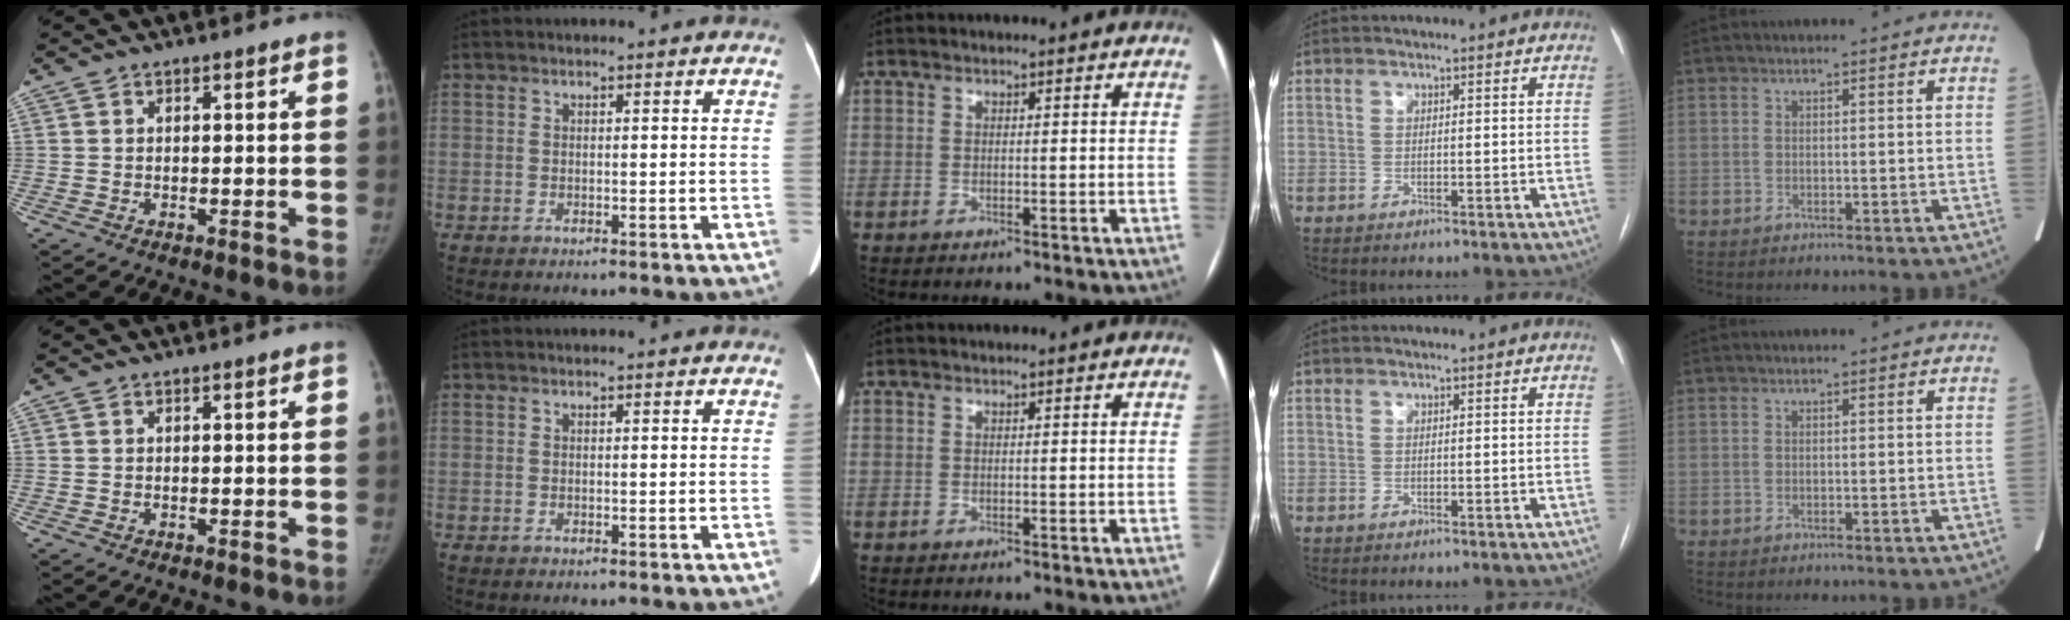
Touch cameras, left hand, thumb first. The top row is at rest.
{}